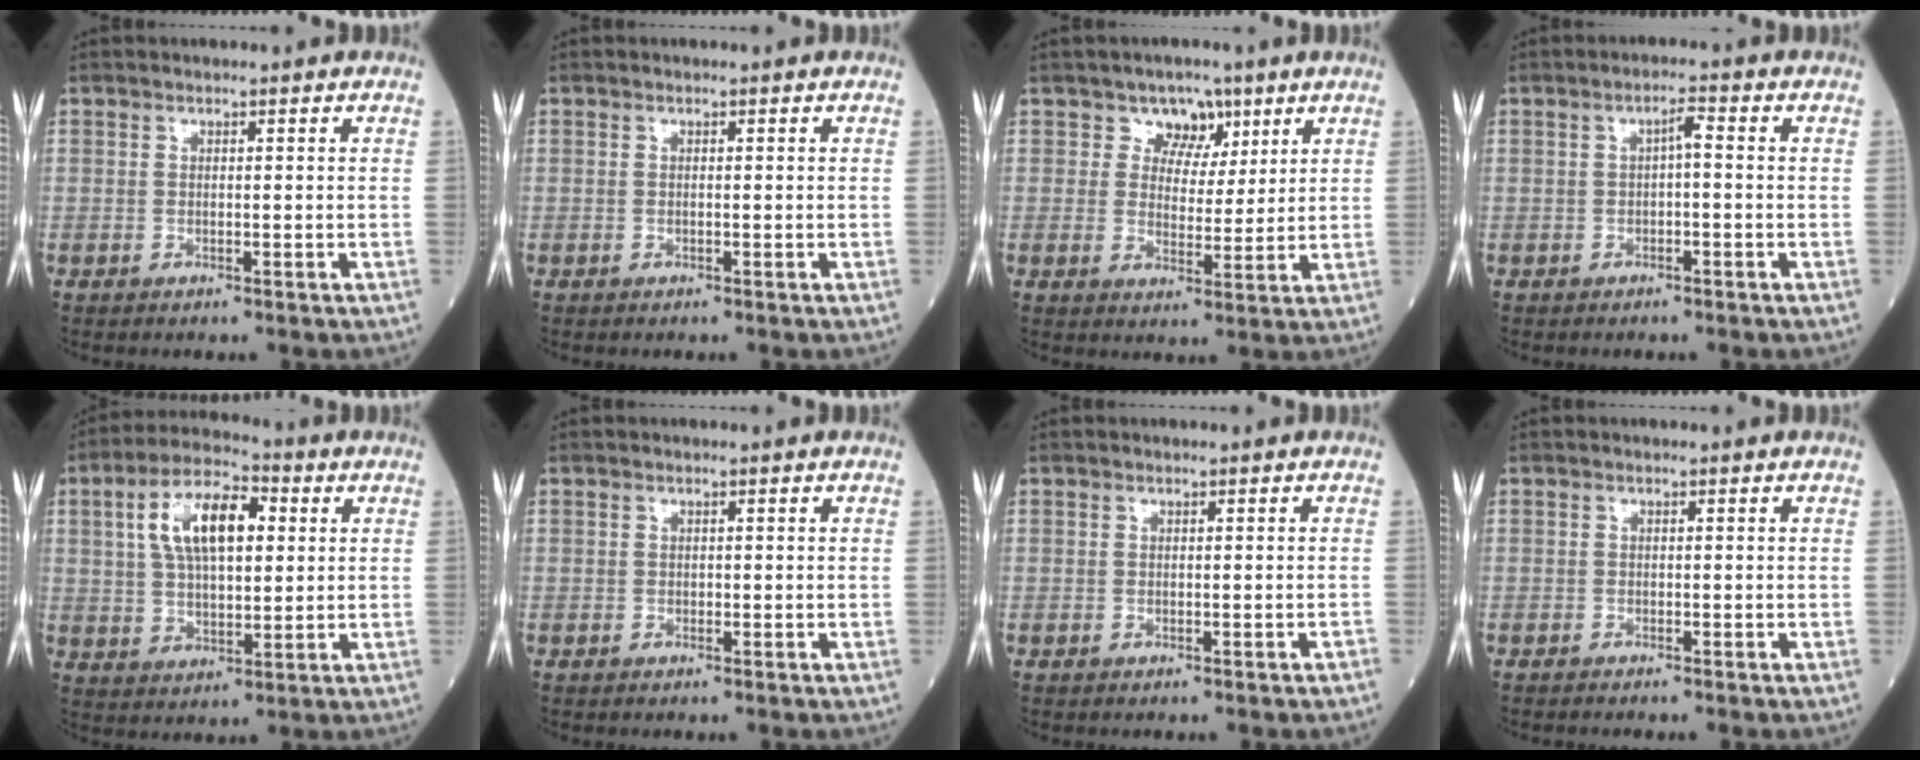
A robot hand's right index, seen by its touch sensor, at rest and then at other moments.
{"total": 0.0}
{"total": 5.0, "force": [2.9, 3.8, 1.3], "torque": [-0.007, 0.004, 0.044]}
{"total": 2.2, "force": [-0.1, 0.3, 2.1], "torque": [-0.032, 0.008, -0.002]}
{"total": 11.9, "force": [3.3, 5.0, 10.3], "torque": [-0.194, 0.024, 0.057]}
{"total": 0.0}
{"total": 0.0}
{"total": 0.8, "force": [-0.8, -0.1, 0.2], "torque": [-0.004, 0.000, -0.015]}